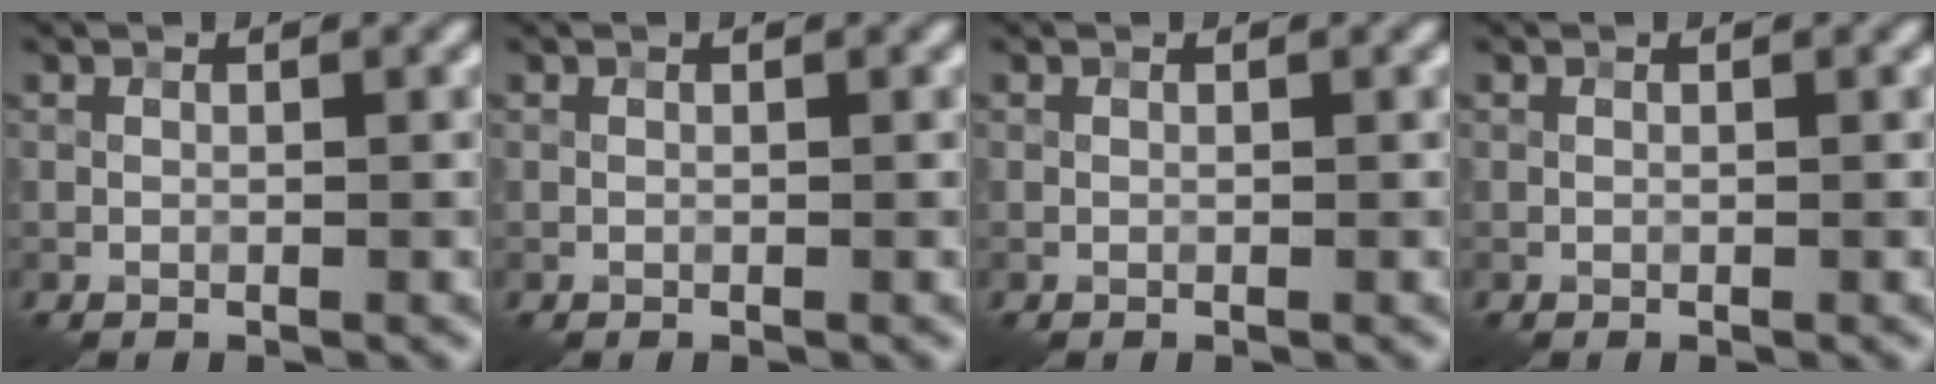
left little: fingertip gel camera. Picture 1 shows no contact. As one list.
[{"total": 0.0}, {"total": 0.0}, {"total": 0.0}]